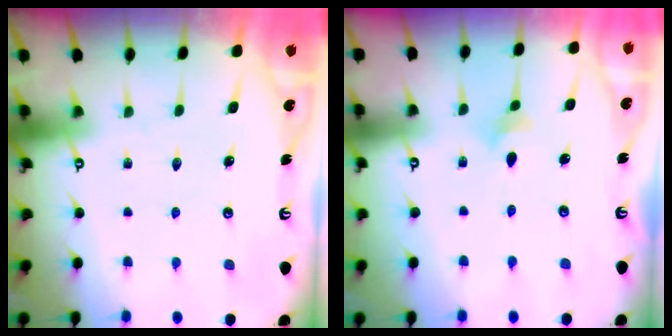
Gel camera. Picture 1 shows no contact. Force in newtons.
{"total": 3.3, "press": 3.2, "slide": 0.8}